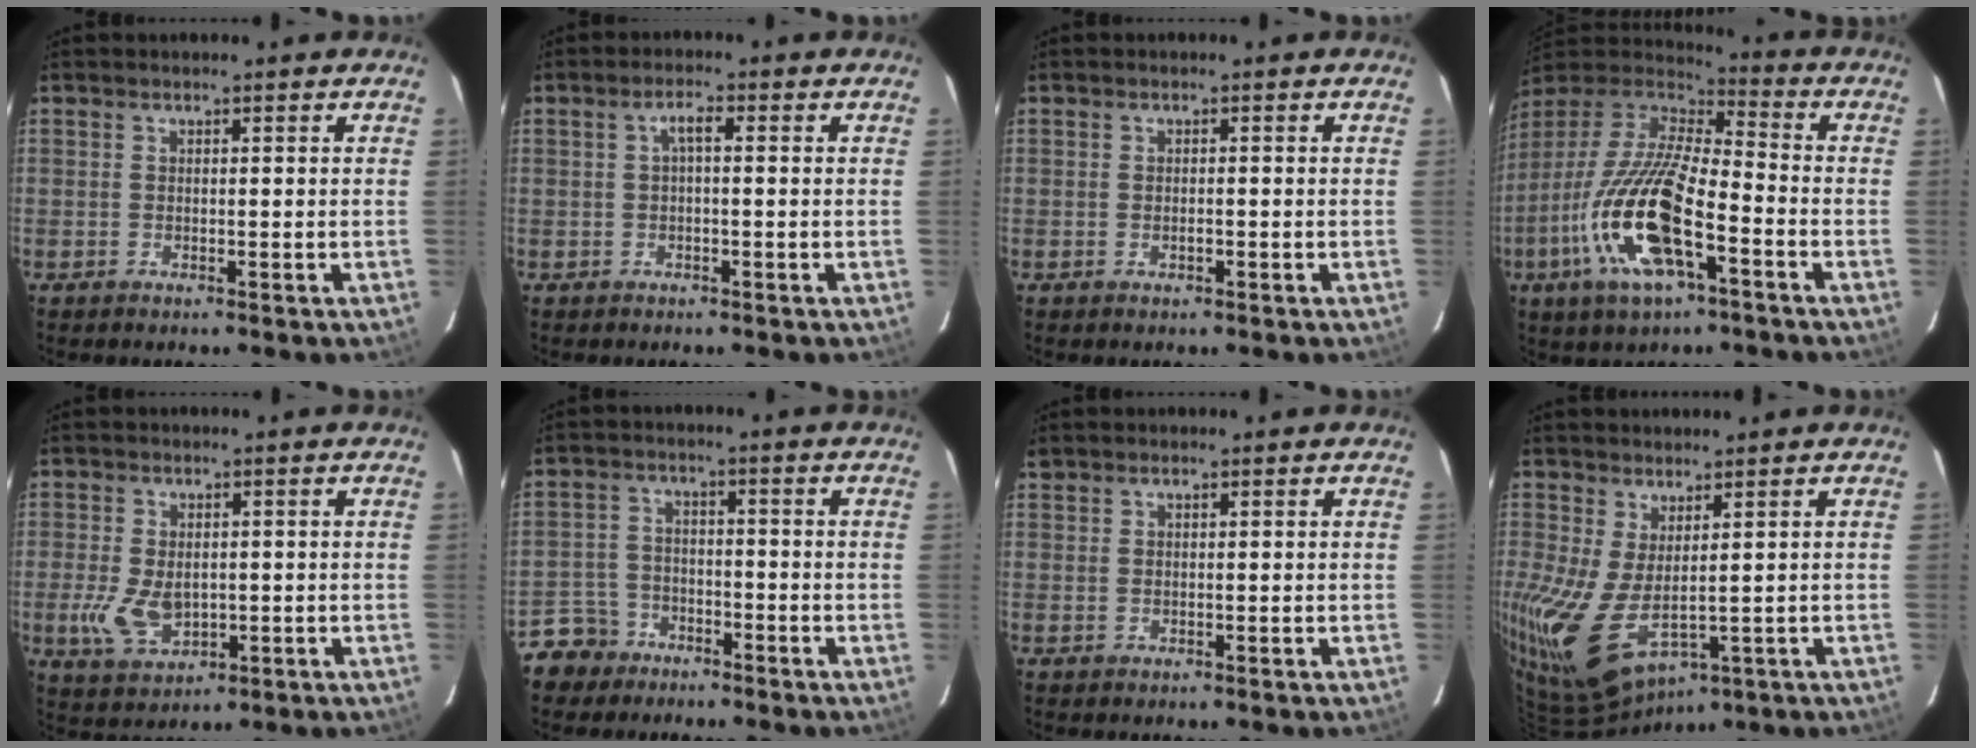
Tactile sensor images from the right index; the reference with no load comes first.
{"total": 2.2, "force": [0.1, 0.6, 2.1], "torque": [-0.043, 0.010, 0.001]}
{"total": 1.0, "force": [-0.6, 0.5, 0.6], "torque": [-0.013, 0.003, -0.009]}
{"total": 20.8, "force": [-8.5, 6.4, 17.9], "torque": [-0.359, -0.032, -0.169]}
{"total": 7.5, "force": [-1.1, 4.7, 5.8], "torque": [-0.129, -0.010, -0.011]}
{"total": 6.6, "force": [-4.7, 4.7, 0.4], "torque": [-0.027, 0.022, -0.089]}
{"total": 0.7, "force": [0.4, 0.5, 0.1], "torque": [-0.001, 0.001, 0.007]}
{"total": 10.5, "force": [0.2, 4.8, 9.4], "torque": [-0.188, -0.039, 0.022]}